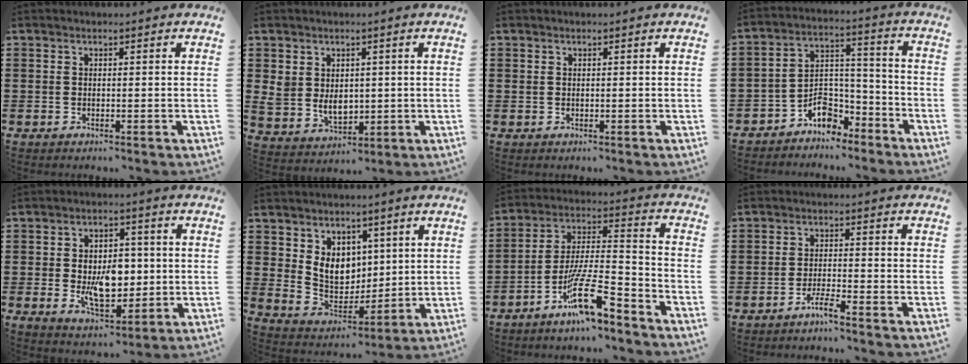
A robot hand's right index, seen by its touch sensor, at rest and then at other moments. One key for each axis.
{"total": 5.0, "fx": 0.8, "fy": 4.2, "fz": 2.7, "tx": -0.063, "ty": 0.012, "tz": 0.018}
{"total": 0.0}
{"total": 6.3, "fx": -4.9, "fy": 3.1, "fz": 2.2, "tx": -0.039, "ty": 0.012, "tz": -0.096}
{"total": 8.1, "fx": -0.1, "fy": 5.2, "fz": 6.2, "tx": -0.101, "ty": 0.006, "tz": -0.006}
{"total": 7.3, "fx": 2.7, "fy": 5.9, "fz": 3.5, "tx": -0.073, "ty": 0.004, "tz": 0.051}
{"total": 12.4, "fx": -8.5, "fy": 2.0, "fz": 8.7, "tx": -0.164, "ty": 0.014, "tz": -0.161}
{"total": 2.9, "fx": -2.4, "fy": -0.1, "fz": 1.5, "tx": -0.034, "ty": 0.002, "tz": -0.047}